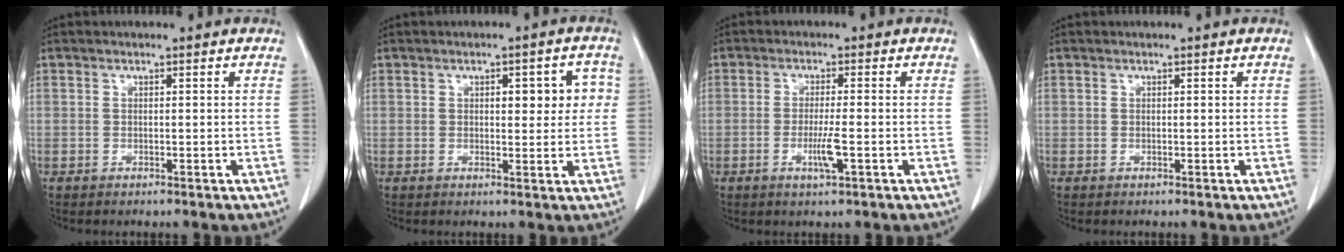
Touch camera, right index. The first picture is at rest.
{"total": 5.4, "force": [1.2, 2.4, 4.7], "torque": [-0.050, 0.017, 0.015]}
{"total": 3.8, "force": [-1.3, 0.0, 3.6], "torque": [-0.069, -0.007, -0.024]}
{"total": 0.0}